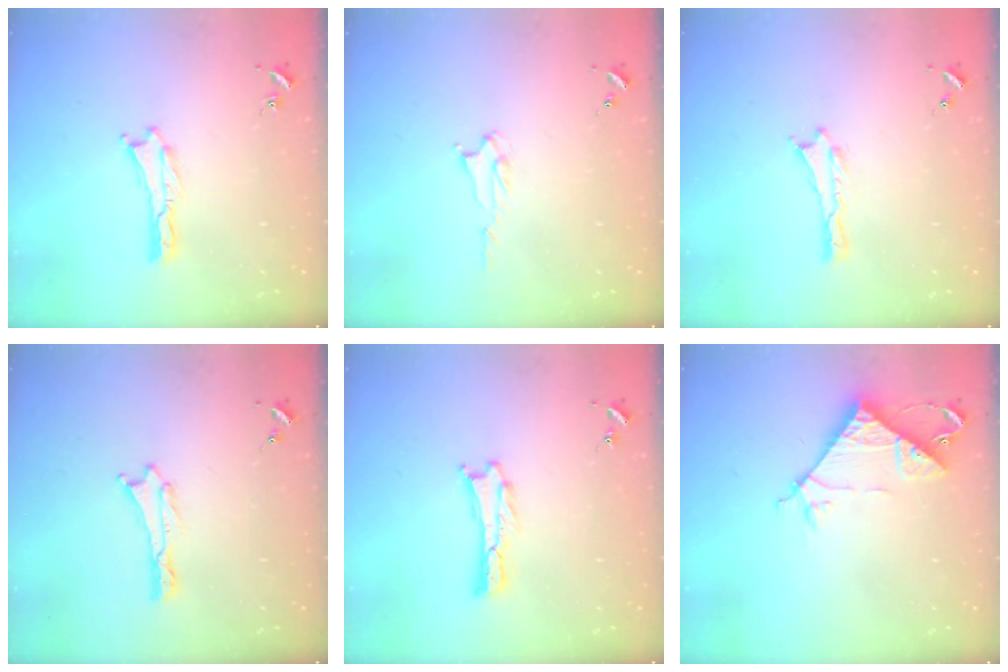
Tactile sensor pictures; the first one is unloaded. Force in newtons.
{"total": 2.2, "press": 2.2, "slide": 0.4}
{"total": 0.0}
{"total": 0.0}
{"total": 0.0}
{"total": 7.7, "press": 7.7, "slide": 0.7}